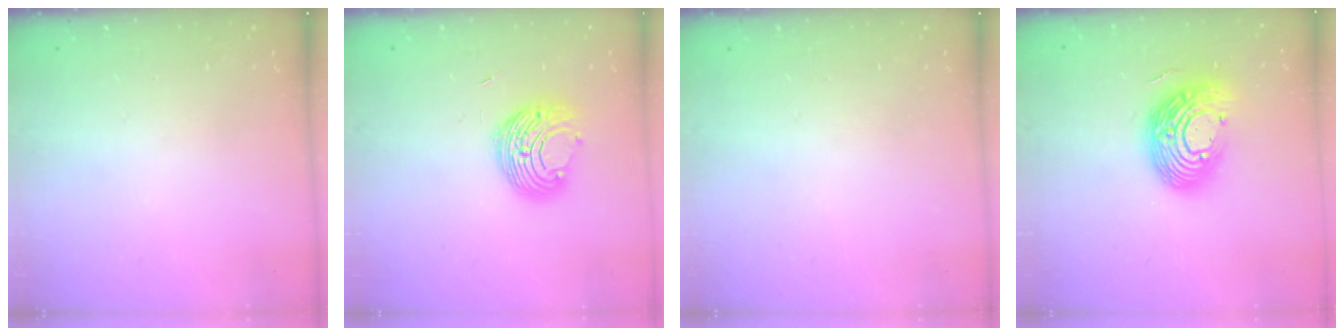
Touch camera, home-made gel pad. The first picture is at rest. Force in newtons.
{"total": 9.6, "press": 9.6, "slide": 0.7}
{"total": 0.0}
{"total": 17.0, "press": 16.9, "slide": 1.3}